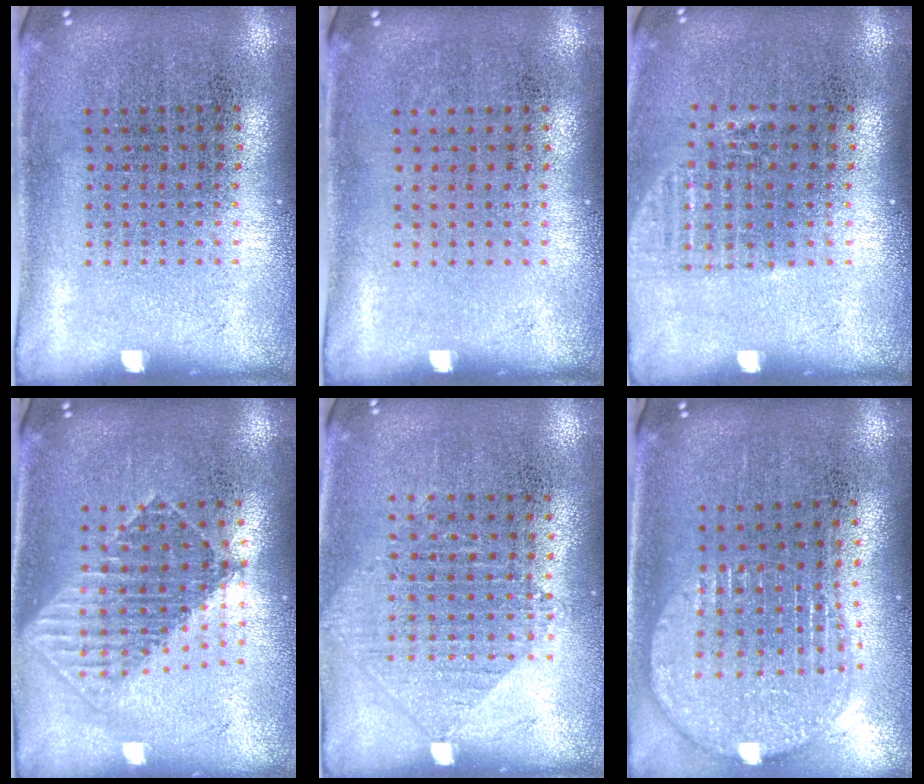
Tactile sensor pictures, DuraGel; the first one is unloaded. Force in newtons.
{"total": 0.0}
{"total": 1.1, "press": 1.0, "slide": 0.4}
{"total": 1.7, "press": 1.4, "slide": 0.9}
{"total": 0.9, "press": 0.9, "slide": 0.3}
{"total": 1.9, "press": 1.6, "slide": 1.0}